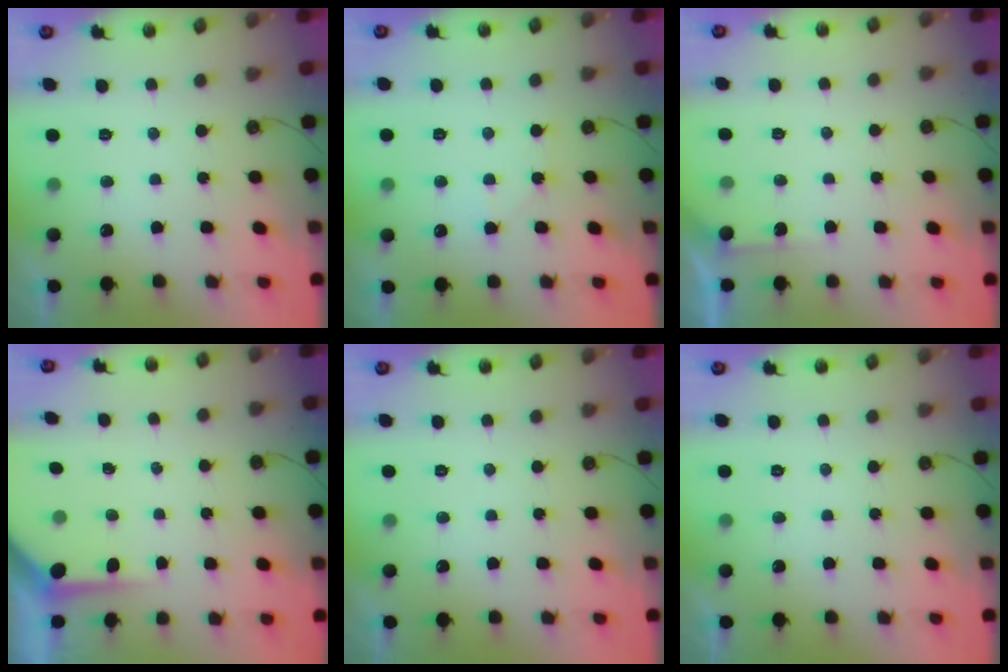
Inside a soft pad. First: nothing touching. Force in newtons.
{"total": 5.2, "press": 5.2, "slide": 0.7}
{"total": 2.8, "press": 2.8, "slide": 0.3}
{"total": 3.6, "press": 3.5, "slide": 0.4}
{"total": 0.0}
{"total": 0.0}